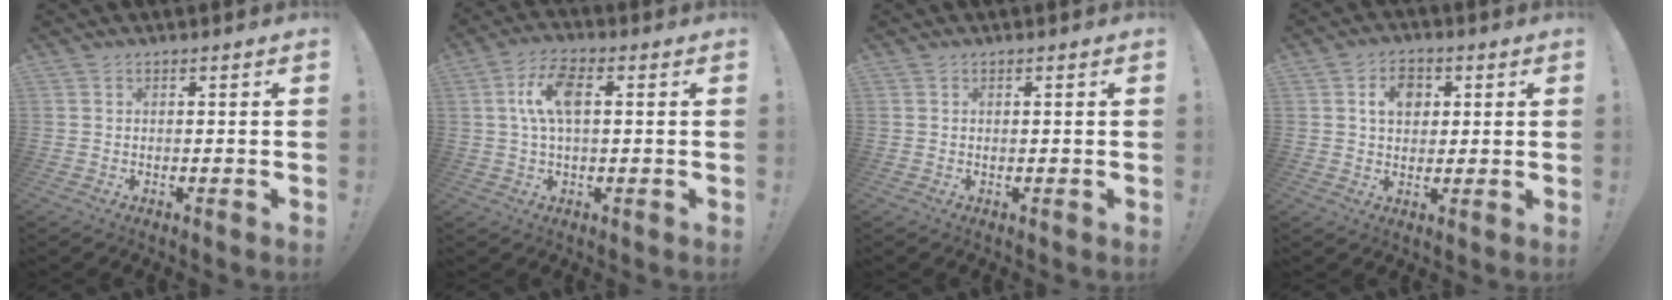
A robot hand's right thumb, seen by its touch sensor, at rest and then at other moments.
{"total": 9.9, "force": [1.5, 4.6, 8.6], "torque": [-0.167, 0.009, 0.028]}
{"total": 0.0}
{"total": 7.6, "force": [2.2, 5.8, 4.4], "torque": [-0.063, 0.006, 0.038]}